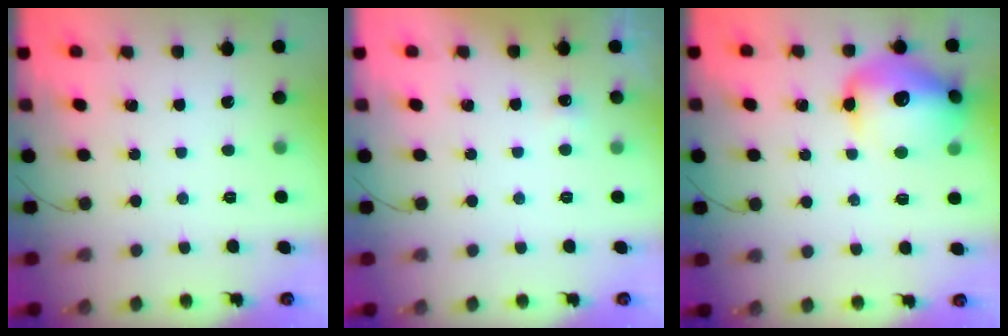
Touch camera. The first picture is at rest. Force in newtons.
{"total": 11.2, "press": 2.2, "slide": 11.0}
{"total": 17.2, "press": 17.1, "slide": 2.1}